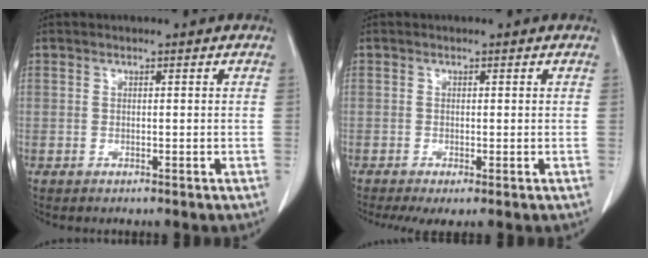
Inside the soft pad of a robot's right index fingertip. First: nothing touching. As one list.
[{"total": 2.9, "force": [-1.5, 0.8, 2.4], "torque": [-0.043, -0.013, -0.024]}]